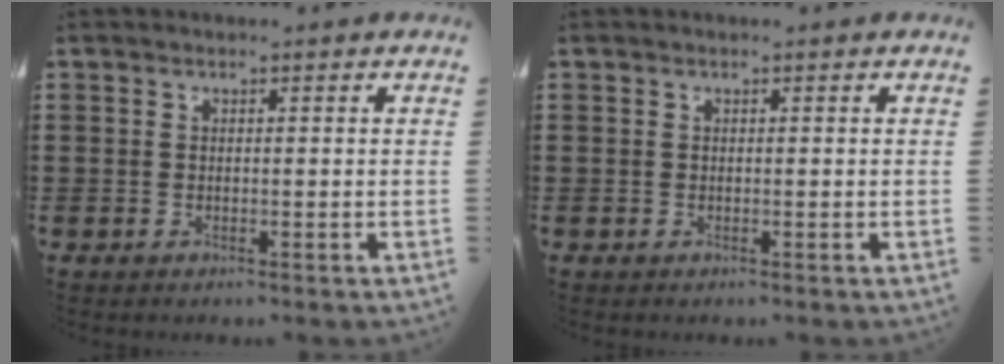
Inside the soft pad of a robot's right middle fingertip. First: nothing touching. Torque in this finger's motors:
{"motor_torque": [-0.10, 0.02, -0.02, -0.01]}